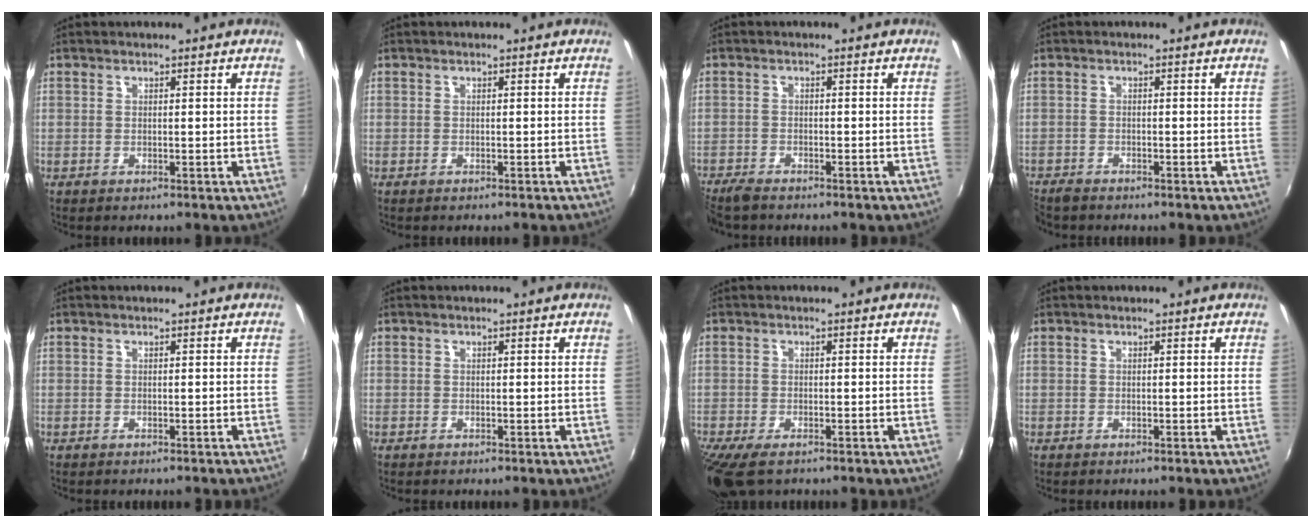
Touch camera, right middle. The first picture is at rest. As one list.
[{"total": 0.6, "force": [-0.5, 0.1, 0.2], "torque": [-0.003, -0.002, -0.008]}, {"total": 3.9, "force": [-3.6, 0.8, 1.4], "torque": [-0.041, -0.019, -0.070]}, {"total": 2.5, "force": [-2.4, 0.6, 0.5], "torque": [-0.020, -0.013, -0.047]}, {"total": 0.5, "force": [-0.5, 0.1, 0.2], "torque": [-0.003, -0.002, -0.008]}, {"total": 0.0}, {"total": 6.5, "force": [-4.7, 2.2, 3.9], "torque": [-0.096, -0.032, -0.086]}, {"total": 0.0}]